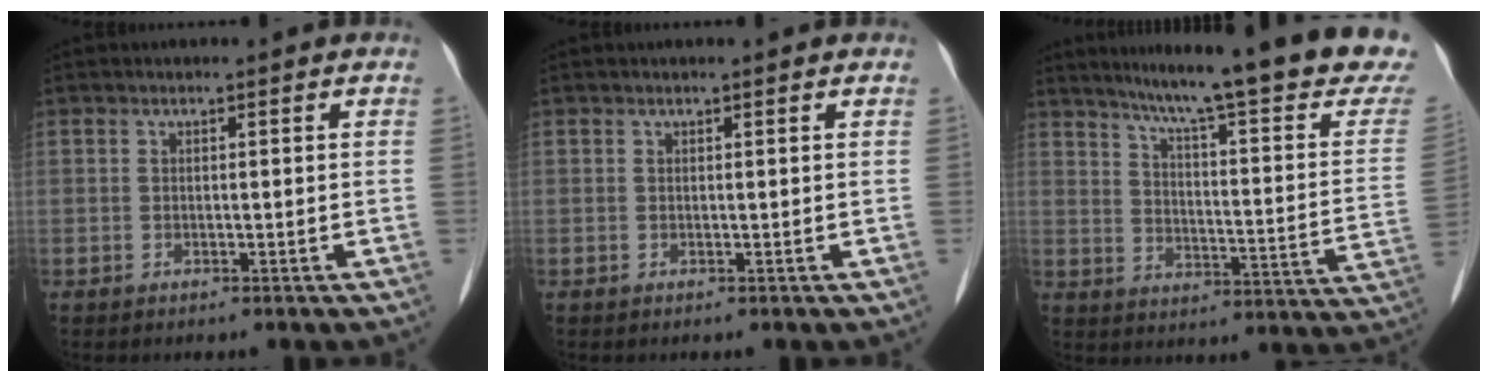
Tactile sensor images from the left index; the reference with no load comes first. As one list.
[{"total": 1.2, "force": [1.1, 0.1, 0.5], "torque": [-0.011, 0.011, 0.012]}, {"total": 24.1, "force": [19.6, 1.4, 13.9], "torque": [-0.198, -0.049, 0.249]}]